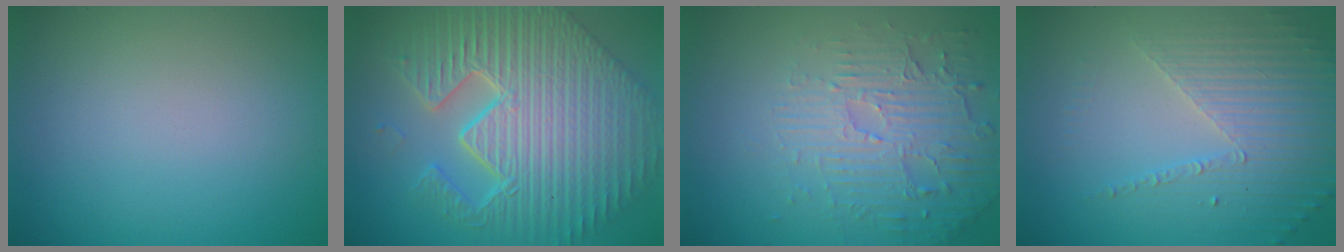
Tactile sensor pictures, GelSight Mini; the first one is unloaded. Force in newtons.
{"total": 12.1, "press": 8.1, "slide": 9.0}
{"total": 4.6, "press": 3.6, "slide": 2.8}
{"total": 3.7, "press": 3.4, "slide": 1.6}